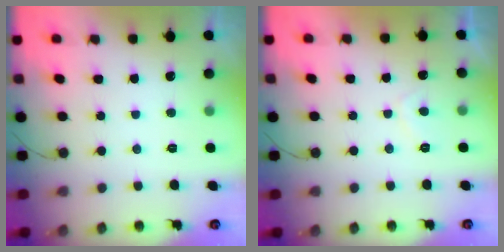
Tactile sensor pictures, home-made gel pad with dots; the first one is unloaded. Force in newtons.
{"total": 2.1, "press": 2.0, "slide": 0.9}